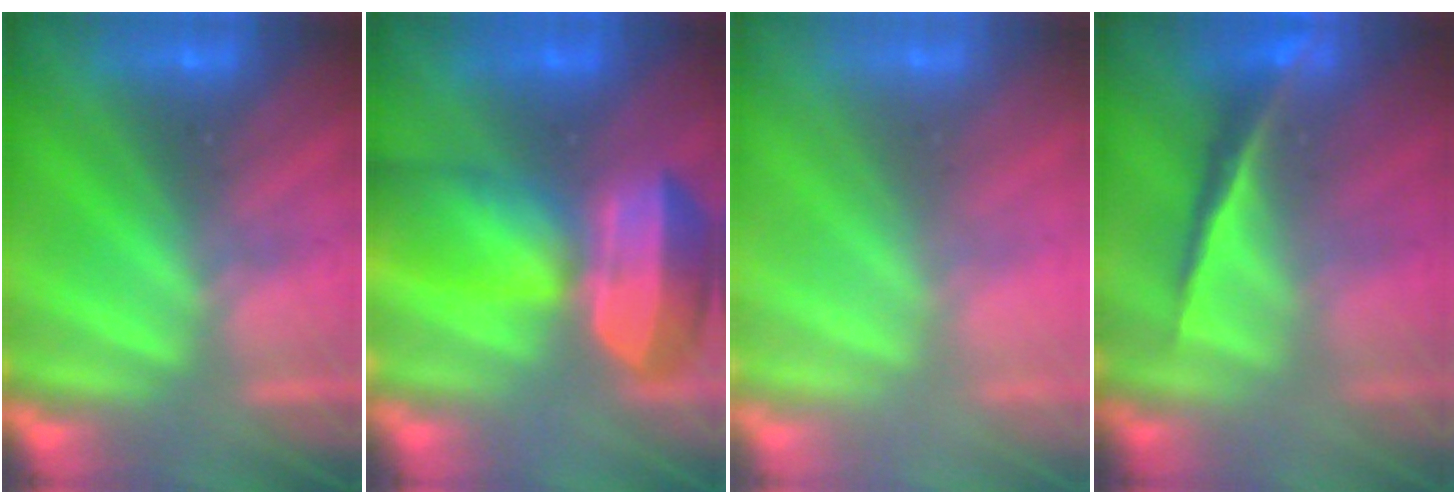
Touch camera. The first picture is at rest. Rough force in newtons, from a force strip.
{"total": 7.7}
{"total": 3.0}
{"total": 1.9}